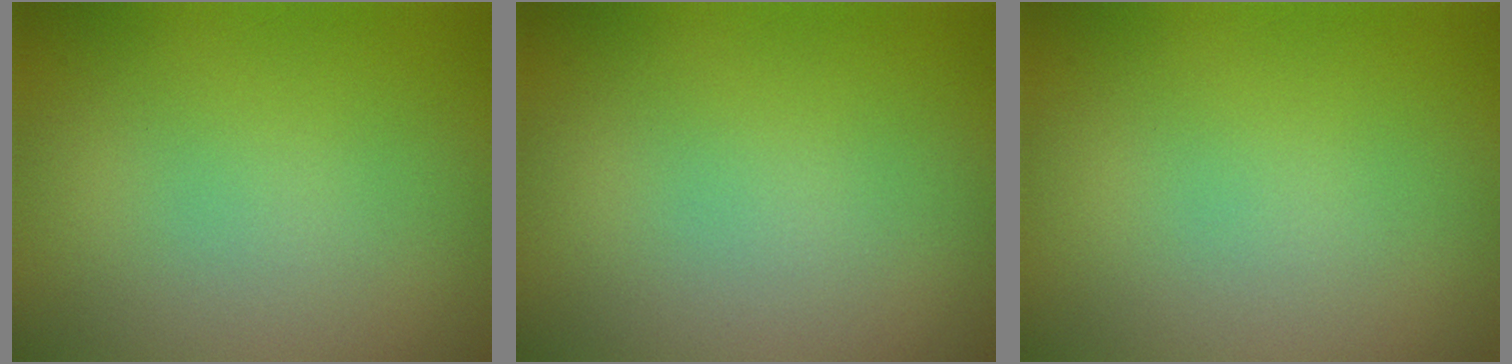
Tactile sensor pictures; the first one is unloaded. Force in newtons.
{"total": 0.0}
{"total": 0.0}